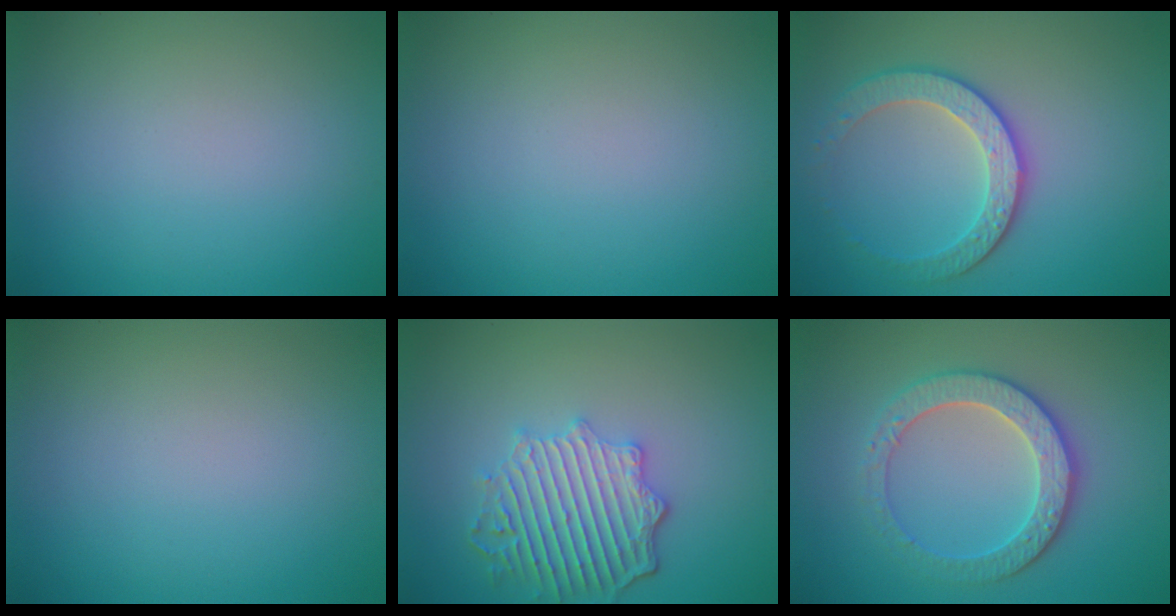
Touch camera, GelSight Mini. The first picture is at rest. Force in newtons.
{"total": 0.0}
{"total": 3.7, "press": 3.3, "slide": 1.5}
{"total": 0.0}
{"total": 5.5, "press": 4.5, "slide": 3.1}
{"total": 4.1, "press": 3.6, "slide": 1.9}